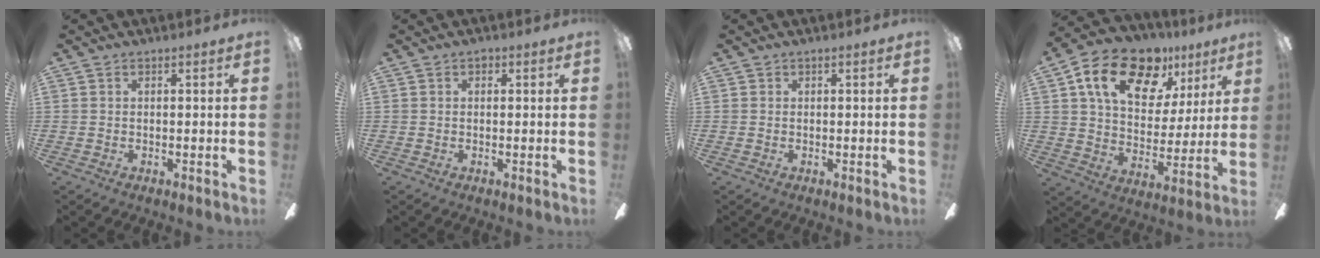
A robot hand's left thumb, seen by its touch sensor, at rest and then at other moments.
{"total": 0.7, "force": [0.3, 0.6, 0.2], "torque": [0.003, 0.000, 0.004]}
{"total": 0.0}
{"total": 18.8, "force": [11.3, 10.9, 10.3], "torque": [-0.177, -0.047, 0.200]}